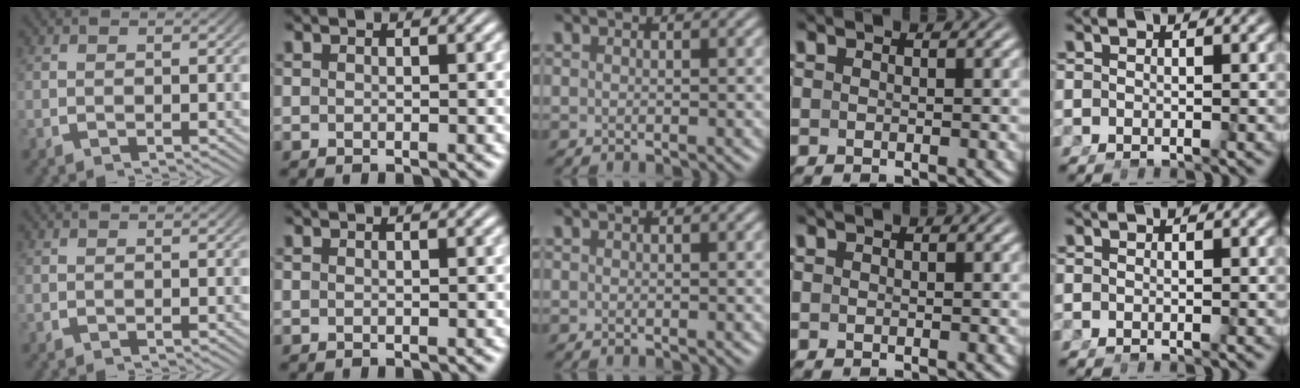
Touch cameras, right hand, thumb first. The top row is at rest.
{}